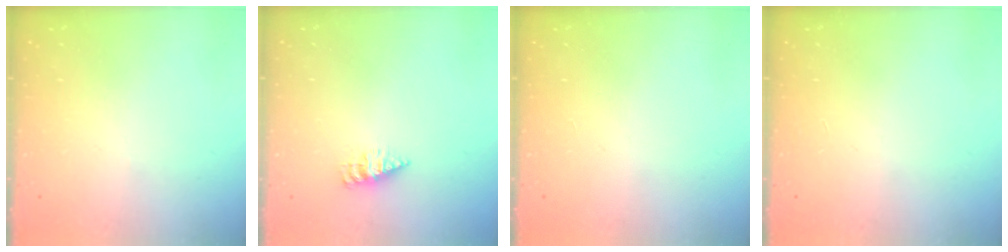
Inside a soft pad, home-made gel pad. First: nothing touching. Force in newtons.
{"total": 2.2, "press": 2.2, "slide": 0.3}
{"total": 0.0}
{"total": 0.0}